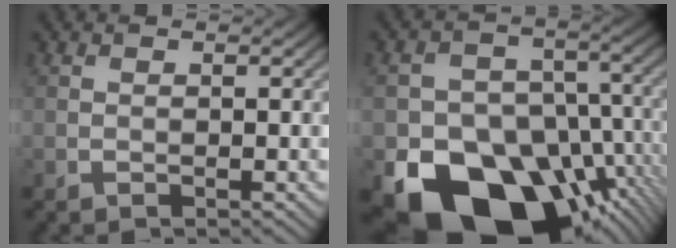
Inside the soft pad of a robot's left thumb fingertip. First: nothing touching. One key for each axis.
{"total": 19.0, "fx": -9.4, "fy": 13.1, "fz": 9.9, "tx": -0.159, "ty": -0.035, "tz": -0.153}